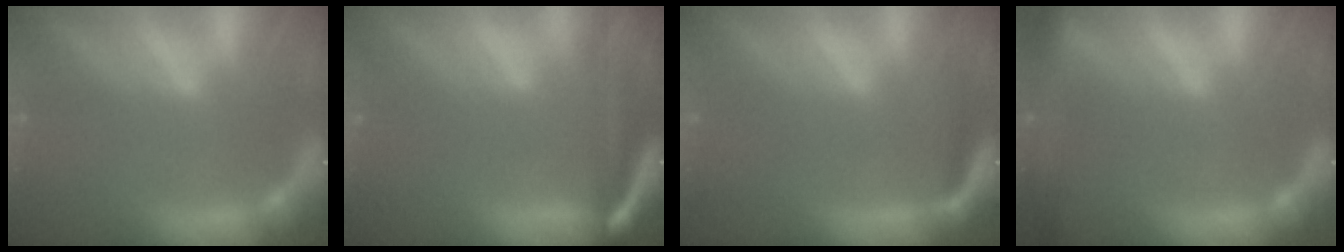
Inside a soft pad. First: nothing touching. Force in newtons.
{"total": 8.6}
{"total": 3.0}
{"total": 5.5}